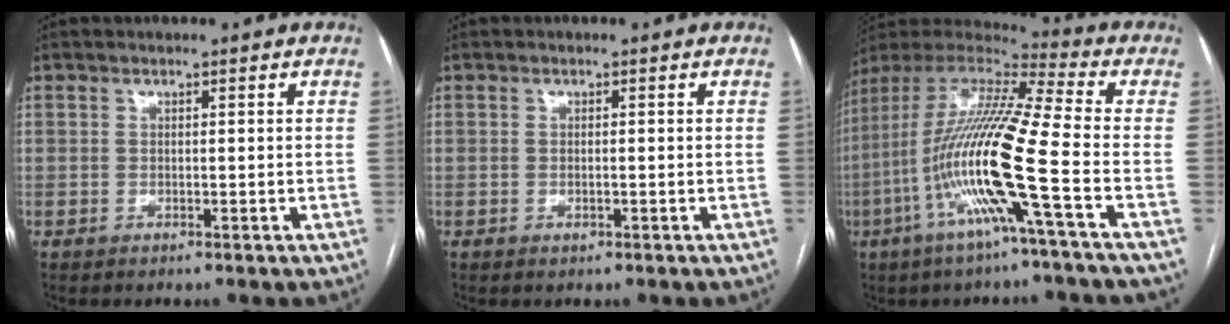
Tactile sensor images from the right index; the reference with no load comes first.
{"total": 0.8, "force": [-0.2, 0.3, 0.7], "torque": [-0.014, -0.002, -0.001]}
{"total": 18.3, "force": [-5.4, -0.7, 17.5], "torque": [-0.348, -0.008, -0.117]}